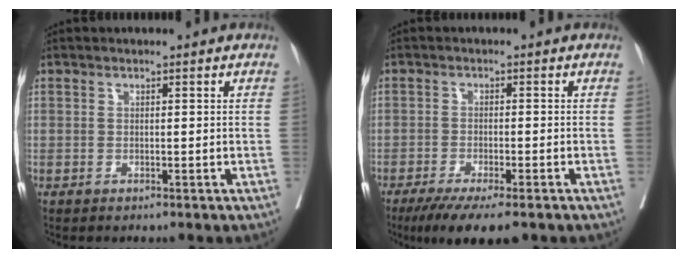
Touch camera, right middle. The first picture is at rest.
{"total": 9.2, "force": [-6.8, 1.7, 5.9], "torque": [-0.081, -0.016, -0.104]}